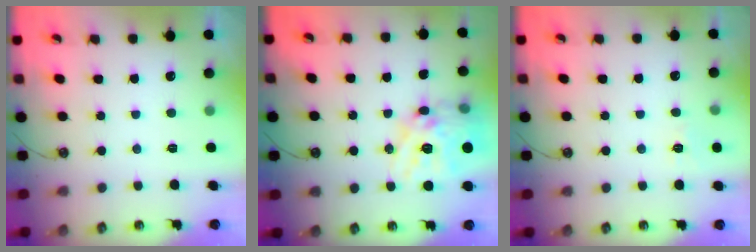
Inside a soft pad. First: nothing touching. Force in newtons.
{"total": 17.8, "press": 17.7, "slide": 1.6}
{"total": 7.1, "press": 7.1, "slide": 0.7}